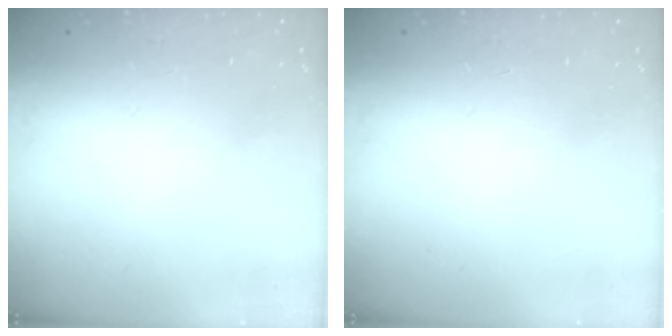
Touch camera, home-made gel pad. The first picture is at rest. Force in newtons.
{"total": 0.0}